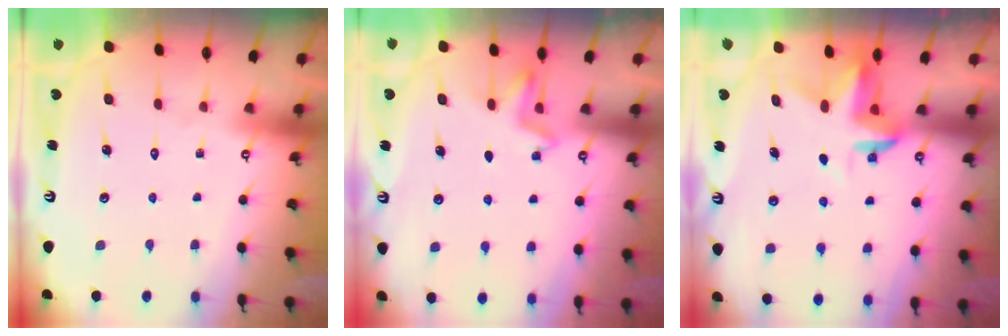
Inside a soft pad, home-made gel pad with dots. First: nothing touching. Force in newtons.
{"total": 2.4, "press": 2.2, "slide": 1.1}
{"total": 3.6, "press": 3.6, "slide": 0.2}